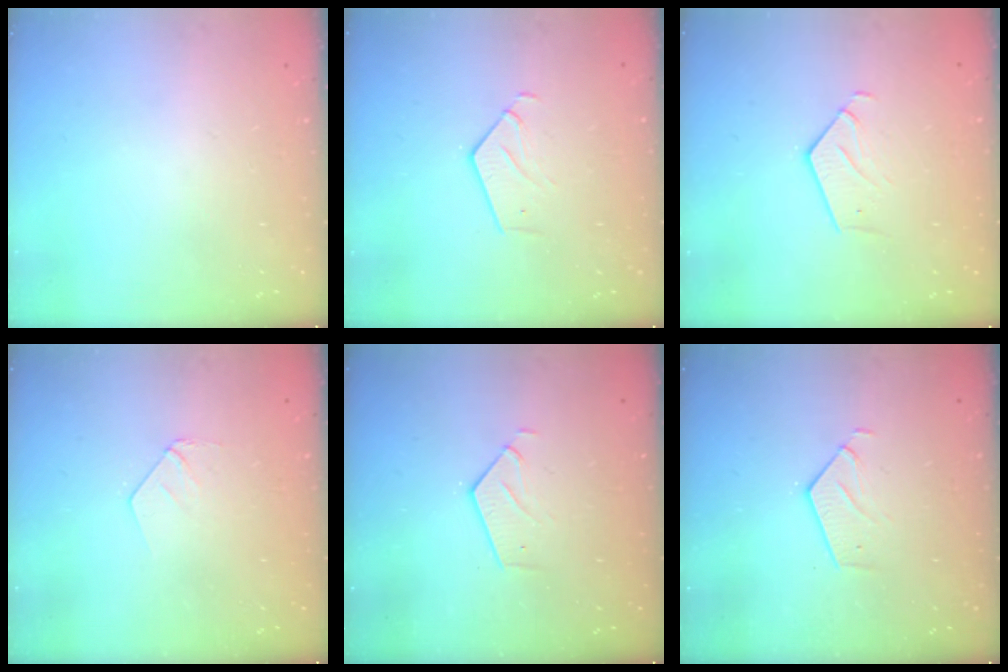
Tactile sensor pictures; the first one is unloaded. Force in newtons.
{"total": 4.8, "press": 4.7, "slide": 0.4}
{"total": 3.1, "press": 3.1, "slide": 0.1}
{"total": 3.4, "press": 3.4, "slide": 0.2}
{"total": 3.2, "press": 3.2, "slide": 0.2}
{"total": 3.2, "press": 3.1, "slide": 0.2}